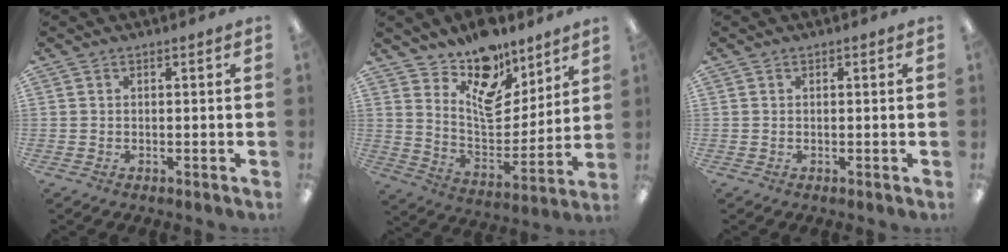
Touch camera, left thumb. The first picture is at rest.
{"total": 13.7, "force": [10.0, 7.4, 5.8], "torque": [-0.098, -0.082, 0.184]}
{"total": 0.0}